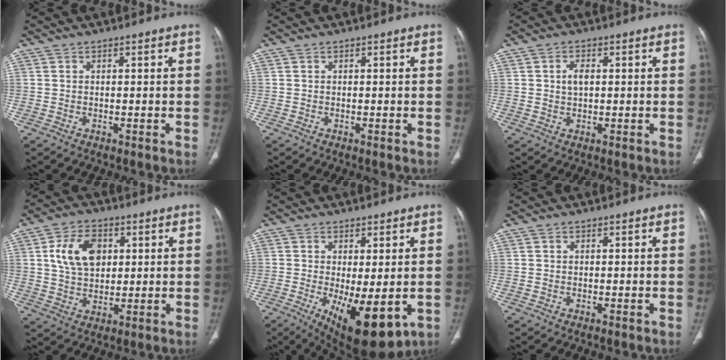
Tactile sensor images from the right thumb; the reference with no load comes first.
{"total": 0.0}
{"total": 3.0, "force": [0.5, 1.9, 2.2], "torque": [-0.039, 0.002, 0.010]}
{"total": 10.6, "force": [2.8, 7.2, 7.3], "torque": [-0.111, -0.004, 0.053]}
{"total": 12.8, "force": [-3.3, 4.9, 11.4], "torque": [-0.170, -0.024, -0.031]}
{"total": 0.0}